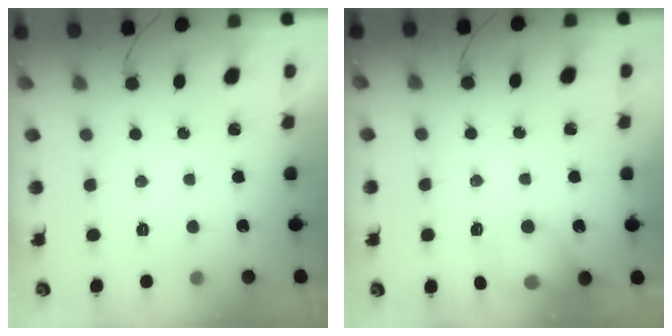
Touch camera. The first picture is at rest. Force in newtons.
{"total": 12.0, "press": 11.8, "slide": 1.6}